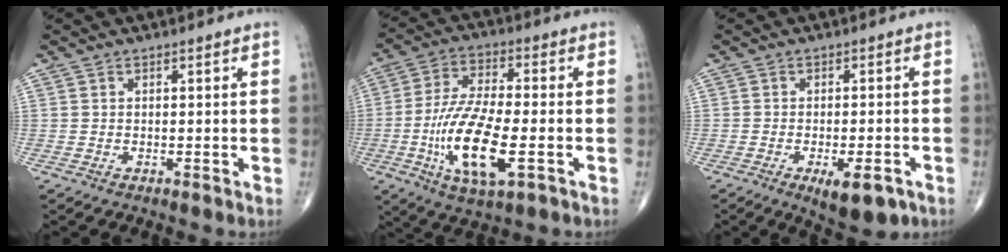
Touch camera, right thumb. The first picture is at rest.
{"total": 15.7, "force": [-4.1, 5.4, 14.2], "torque": [-0.288, 0.006, -0.072]}
{"total": 7.6, "force": [-3.7, 2.8, 6.1], "torque": [-0.084, 0.004, -0.046]}